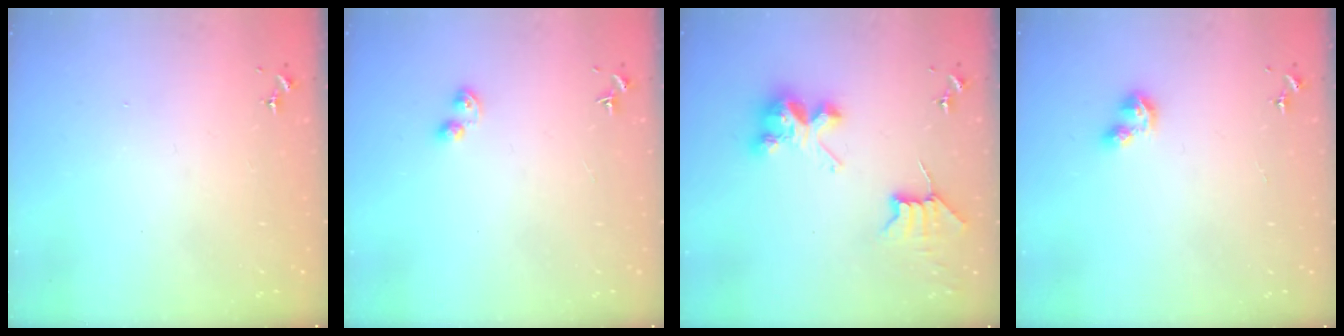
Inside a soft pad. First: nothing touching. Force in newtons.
{"total": 4.0, "press": 4.0, "slide": 0.4}
{"total": 8.9, "press": 8.9, "slide": 0.7}
{"total": 4.5, "press": 4.4, "slide": 0.6}